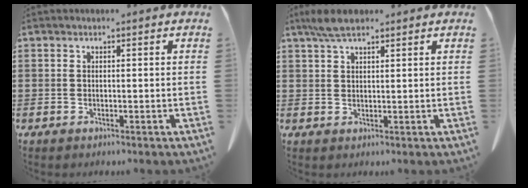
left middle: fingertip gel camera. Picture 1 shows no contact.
{"total": 3.9, "force": [2.6, 1.1, 2.6], "torque": [-0.058, 0.003, 0.049]}